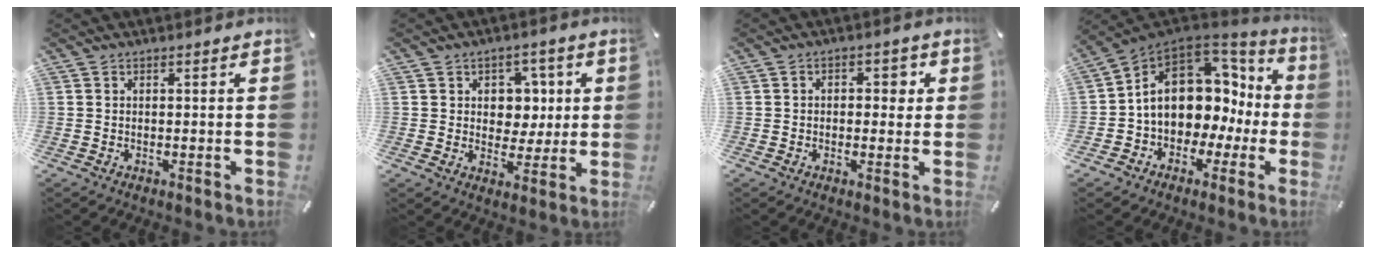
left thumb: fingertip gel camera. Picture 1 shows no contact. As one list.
[{"total": 7.2, "force": [1.5, 6.6, 2.6], "torque": [-0.026, -0.004, 0.025]}, {"total": 3.3, "force": [-0.3, 2.4, 2.2], "torque": [-0.021, 0.005, -0.017]}, {"total": 13.3, "force": [2.4, 10.6, 7.6], "torque": [-0.128, -0.018, 0.047]}]